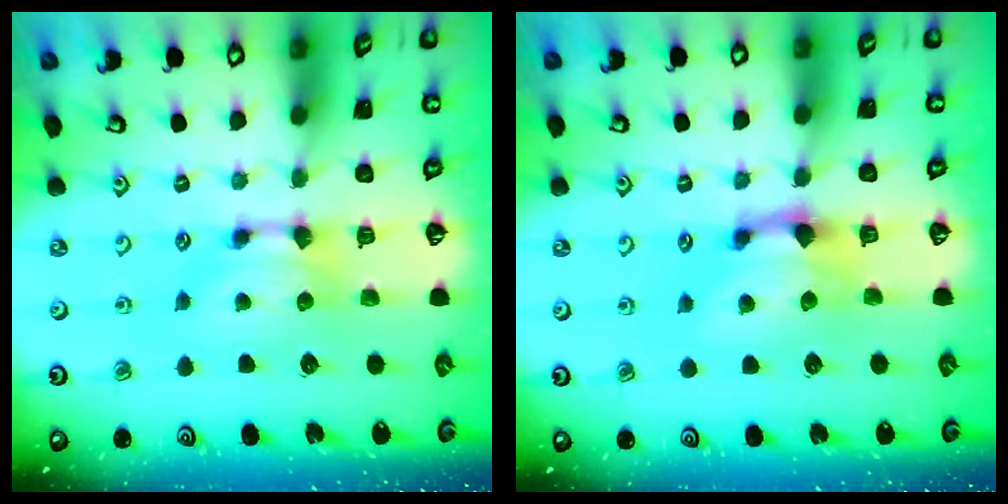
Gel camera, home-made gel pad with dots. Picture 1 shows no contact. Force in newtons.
{"total": 1.4, "press": 0.9, "slide": 1.1}